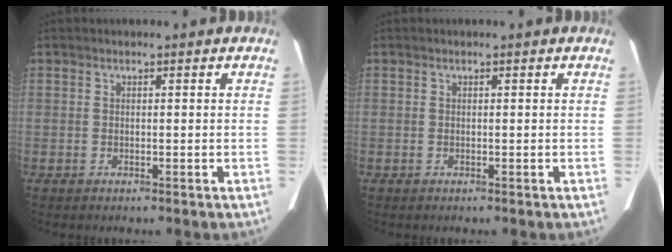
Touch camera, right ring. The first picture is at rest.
{"total": 0.0}